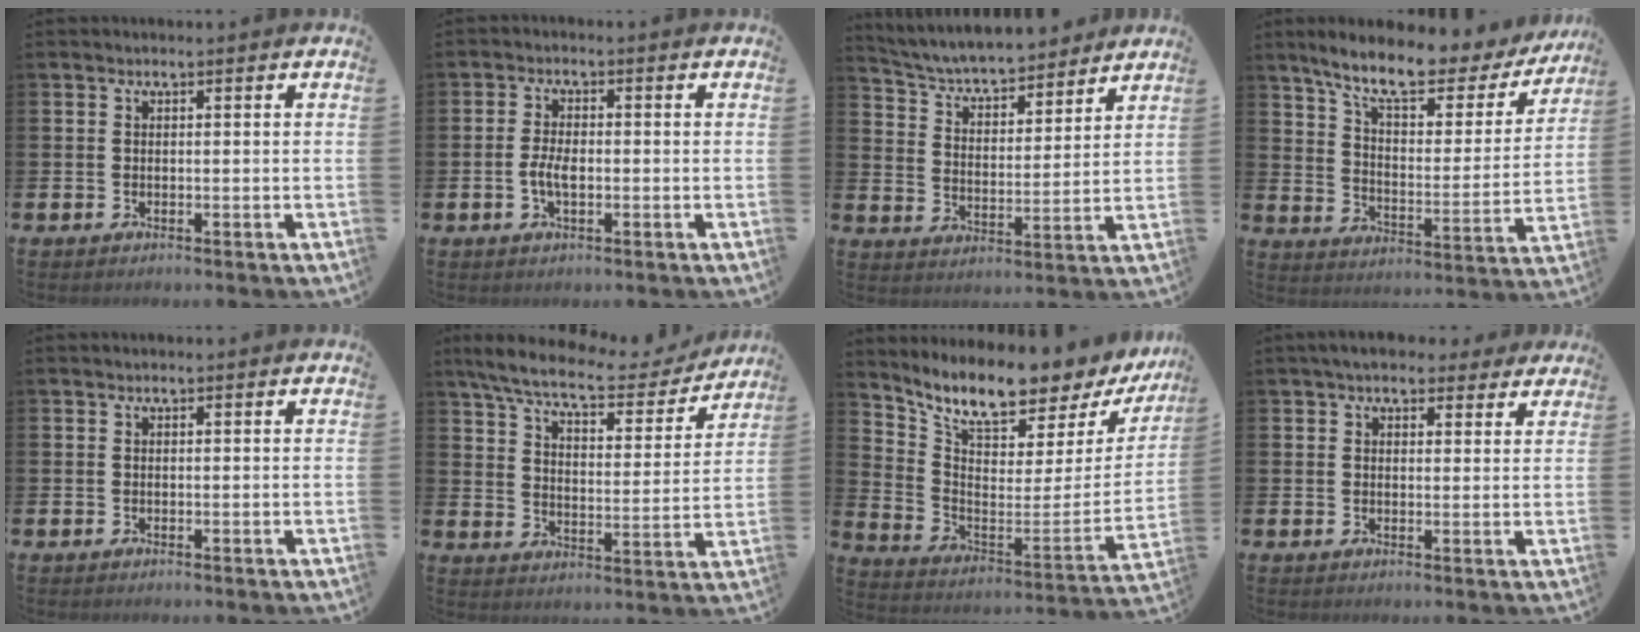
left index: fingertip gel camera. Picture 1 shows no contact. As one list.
[{"total": 3.0, "force": [-0.6, 1.4, 2.6], "torque": [-0.043, 0.002, -0.013]}, {"total": 6.0, "force": [5.8, 1.2, 1.3], "torque": [-0.056, -0.046, 0.096]}, {"total": 10.2, "force": [8.5, 2.7, 5.0], "torque": [-0.114, -0.054, 0.142]}, {"total": 0.0}, {"total": 8.0, "force": [7.0, 1.5, 3.6], "torque": [-0.093, -0.044, 0.115]}, {"total": 8.7, "force": [8.0, 1.4, 3.1], "torque": [-0.087, -0.076, 0.129]}, {"total": 4.9, "force": [4.4, 1.9, 1.1], "torque": [-0.019, -0.015, 0.079]}]